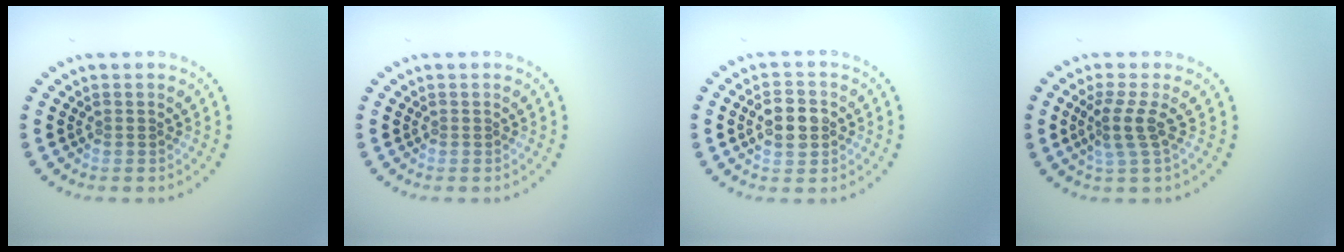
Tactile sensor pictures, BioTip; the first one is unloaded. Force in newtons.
{"total": 0.0}
{"total": 3.5, "press": 3.5, "slide": 0.2}
{"total": 2.5, "press": 1.8, "slide": 1.7}